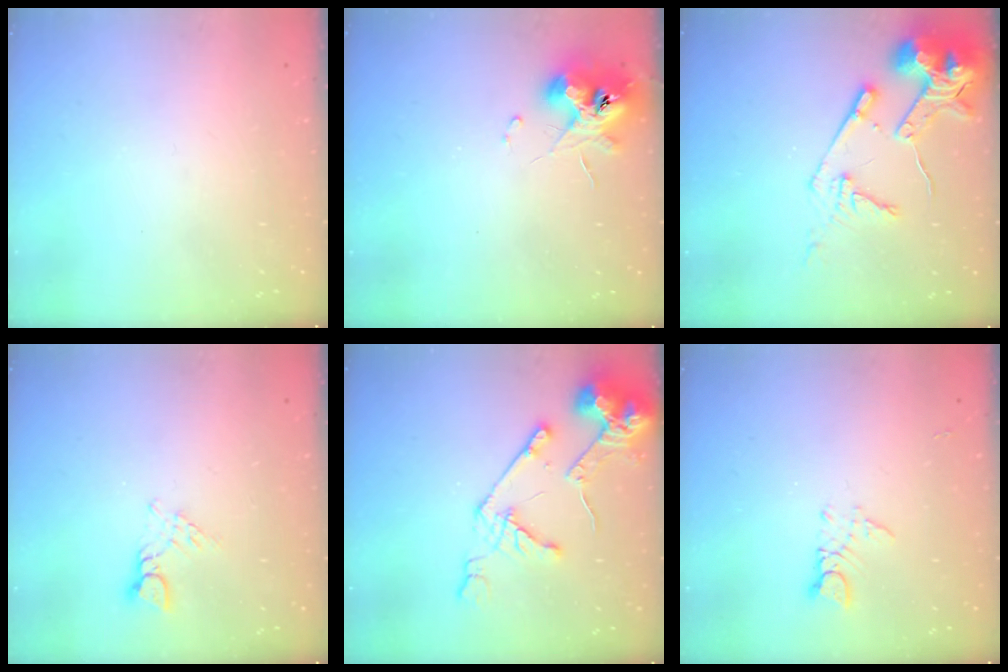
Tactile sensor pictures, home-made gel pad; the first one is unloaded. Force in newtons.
{"total": 11.0, "press": 11.0, "slide": 0.7}
{"total": 15.5, "press": 15.4, "slide": 1.8}
{"total": 2.8, "press": 2.8, "slide": 0.3}
{"total": 14.9, "press": 14.8, "slide": 1.7}
{"total": 3.0, "press": 3.0, "slide": 0.4}